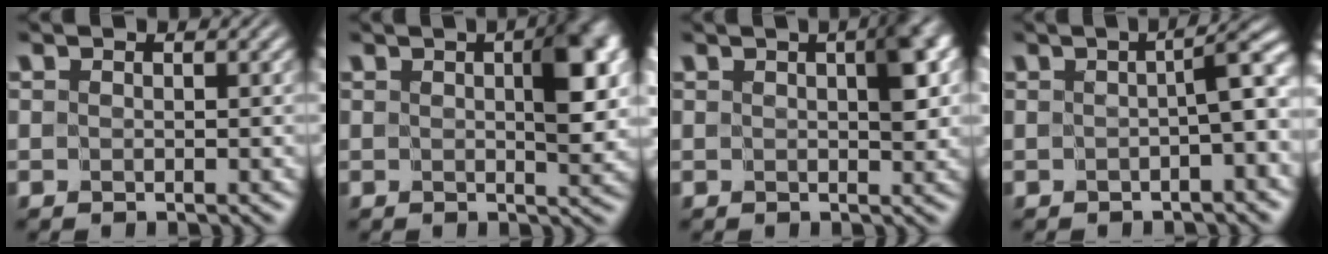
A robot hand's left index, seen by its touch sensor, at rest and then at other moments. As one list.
[{"total": 5.2, "force": [1.0, 2.1, 4.6], "torque": [-0.058, 0.002, 0.016]}, {"total": 3.6, "force": [0.9, 1.4, 3.2], "torque": [-0.040, 0.006, 0.010]}, {"total": 3.4, "force": [-0.5, 0.3, 3.3], "torque": [-0.046, 0.015, -0.011]}]